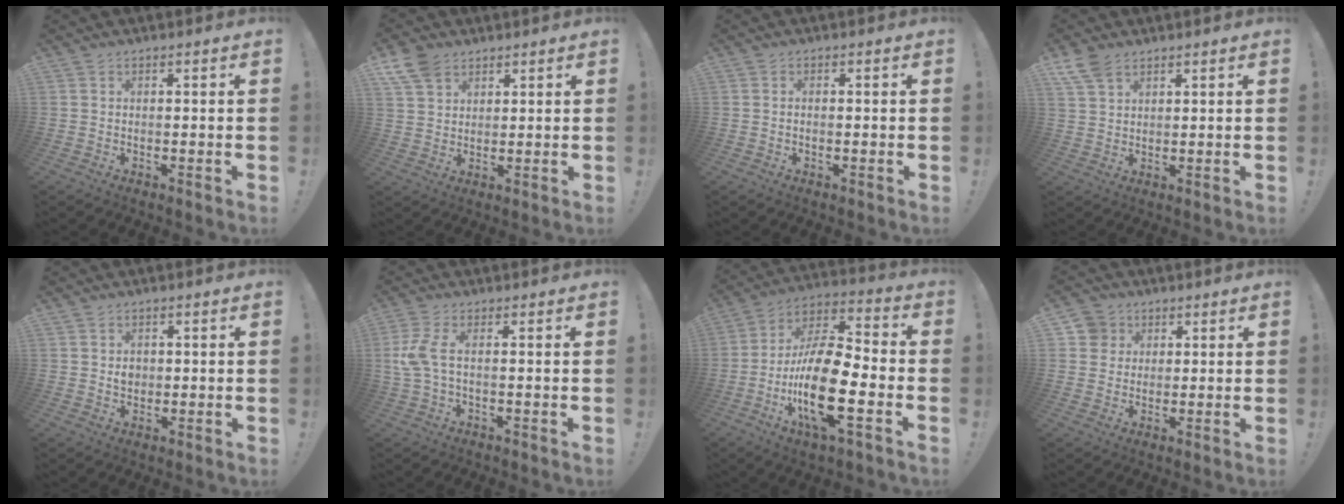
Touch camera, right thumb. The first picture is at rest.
{"total": 7.7, "force": [5.0, 4.9, 3.4], "torque": [-0.064, -0.017, 0.100]}
{"total": 0.9, "force": [-0.4, 0.4, 0.7], "torque": [-0.019, 0.003, -0.006]}
{"total": 6.2, "force": [4.2, 3.2, 3.4], "torque": [-0.057, -0.017, 0.081]}
{"total": 2.2, "force": [0.2, 1.9, 1.2], "torque": [-0.011, -0.001, 0.001]}
{"total": 5.8, "force": [0.3, 1.9, 5.5], "torque": [-0.123, -0.009, 0.004]}
{"total": 21.4, "force": [-6.4, 8.1, 18.8], "torque": [-0.372, 0.033, -0.104]}
{"total": 5.2, "force": [2.1, 4.6, 0.9], "torque": [-0.011, -0.006, 0.040]}